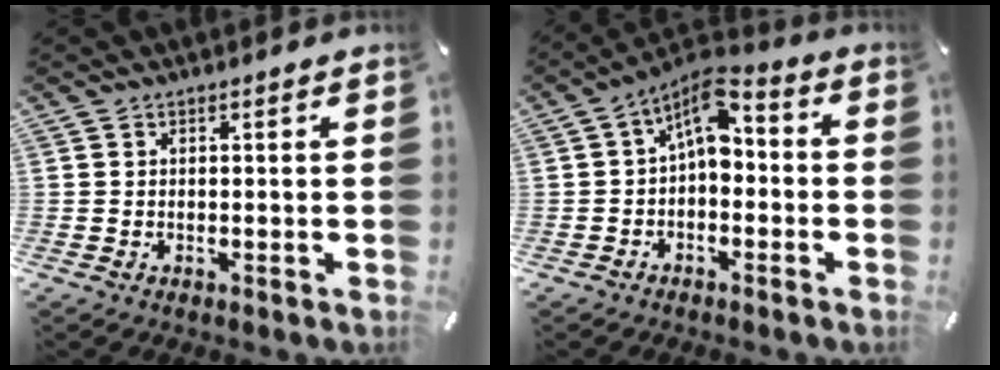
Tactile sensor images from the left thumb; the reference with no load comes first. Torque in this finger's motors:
{"motor_torque": [-0.03, 0.89, 0.73, 0.52, 0.10]}